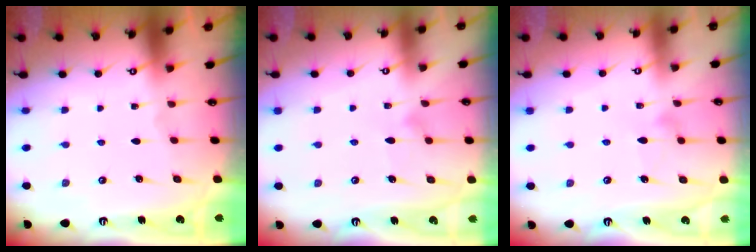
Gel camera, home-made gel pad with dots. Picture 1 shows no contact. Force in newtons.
{"total": 9.1, "press": 9.1, "slide": 0.3}
{"total": 7.5, "press": 7.5, "slide": 0.4}